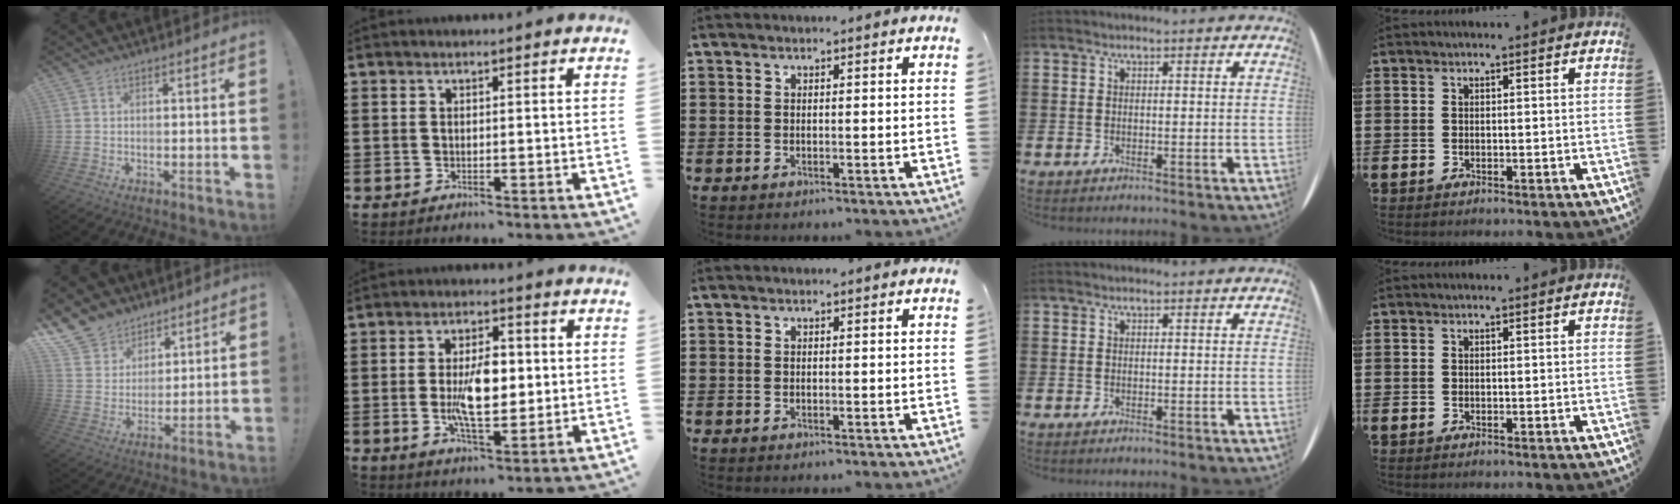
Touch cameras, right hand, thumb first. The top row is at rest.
{"thumb": {"total": 11.0, "force": [7.8, 7.5, 1.7], "torque": [-0.043, -0.060, 0.158]}, "index": {"total": 8.2, "force": [-0.3, 3.7, 7.3], "torque": [-0.142, -0.001, -0.013]}}